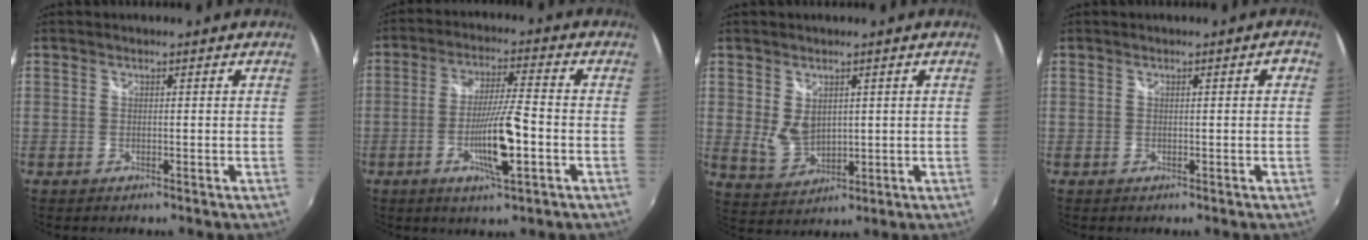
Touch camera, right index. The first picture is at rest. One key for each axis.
{"total": 10.3, "fx": -3.4, "fy": 0.8, "fz": 9.7, "tx": -0.179, "ty": -0.009, "tz": -0.063}
{"total": 5.5, "fx": 1.4, "fy": 3.9, "fz": 3.5, "tx": -0.060, "ty": -0.005, "tz": 0.038}
{"total": 1.8, "fx": 0.2, "fy": 0.4, "fz": 1.8, "tx": -0.022, "ty": 0.006, "tz": 0.002}